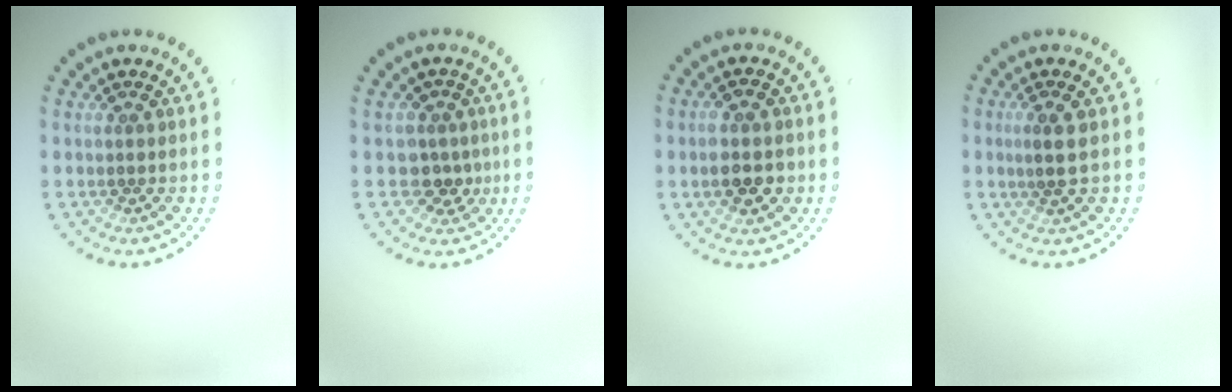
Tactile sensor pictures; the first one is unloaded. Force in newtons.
{"total": 2.6, "press": 2.0, "slide": 1.6}
{"total": 3.0, "press": 3.0, "slide": 0.2}
{"total": 1.9, "press": 1.8, "slide": 0.7}